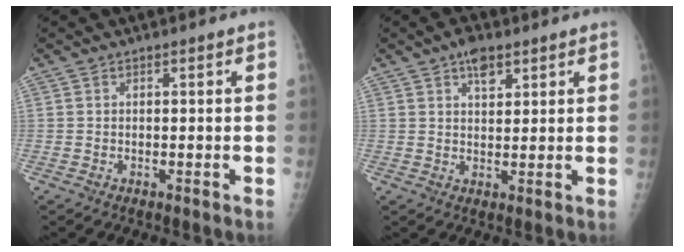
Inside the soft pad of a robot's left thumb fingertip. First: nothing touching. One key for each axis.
{"total": 4.4, "fx": 2.7, "fy": 2.2, "fz": 2.6, "tx": -0.028, "ty": -0.010, "tz": 0.042}